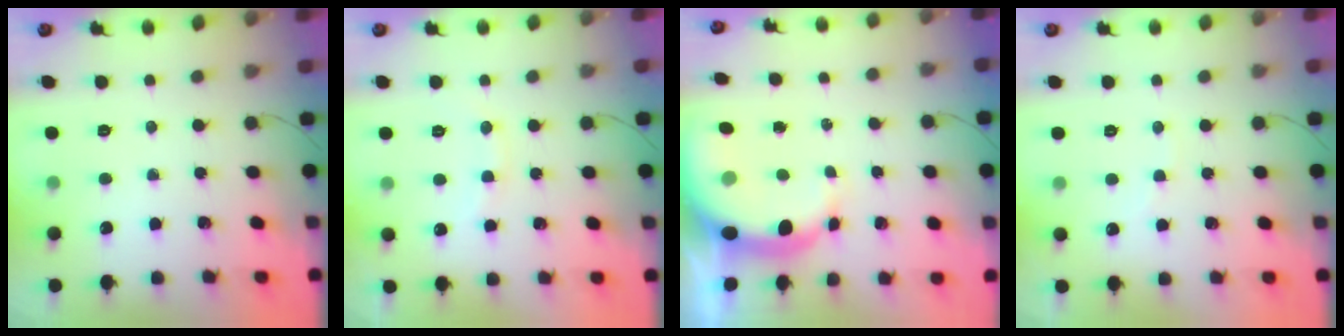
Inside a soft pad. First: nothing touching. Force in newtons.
{"total": 7.7, "press": 7.5, "slide": 1.6}
{"total": 6.8, "press": 6.6, "slide": 1.6}
{"total": 4.8, "press": 4.7, "slide": 0.7}